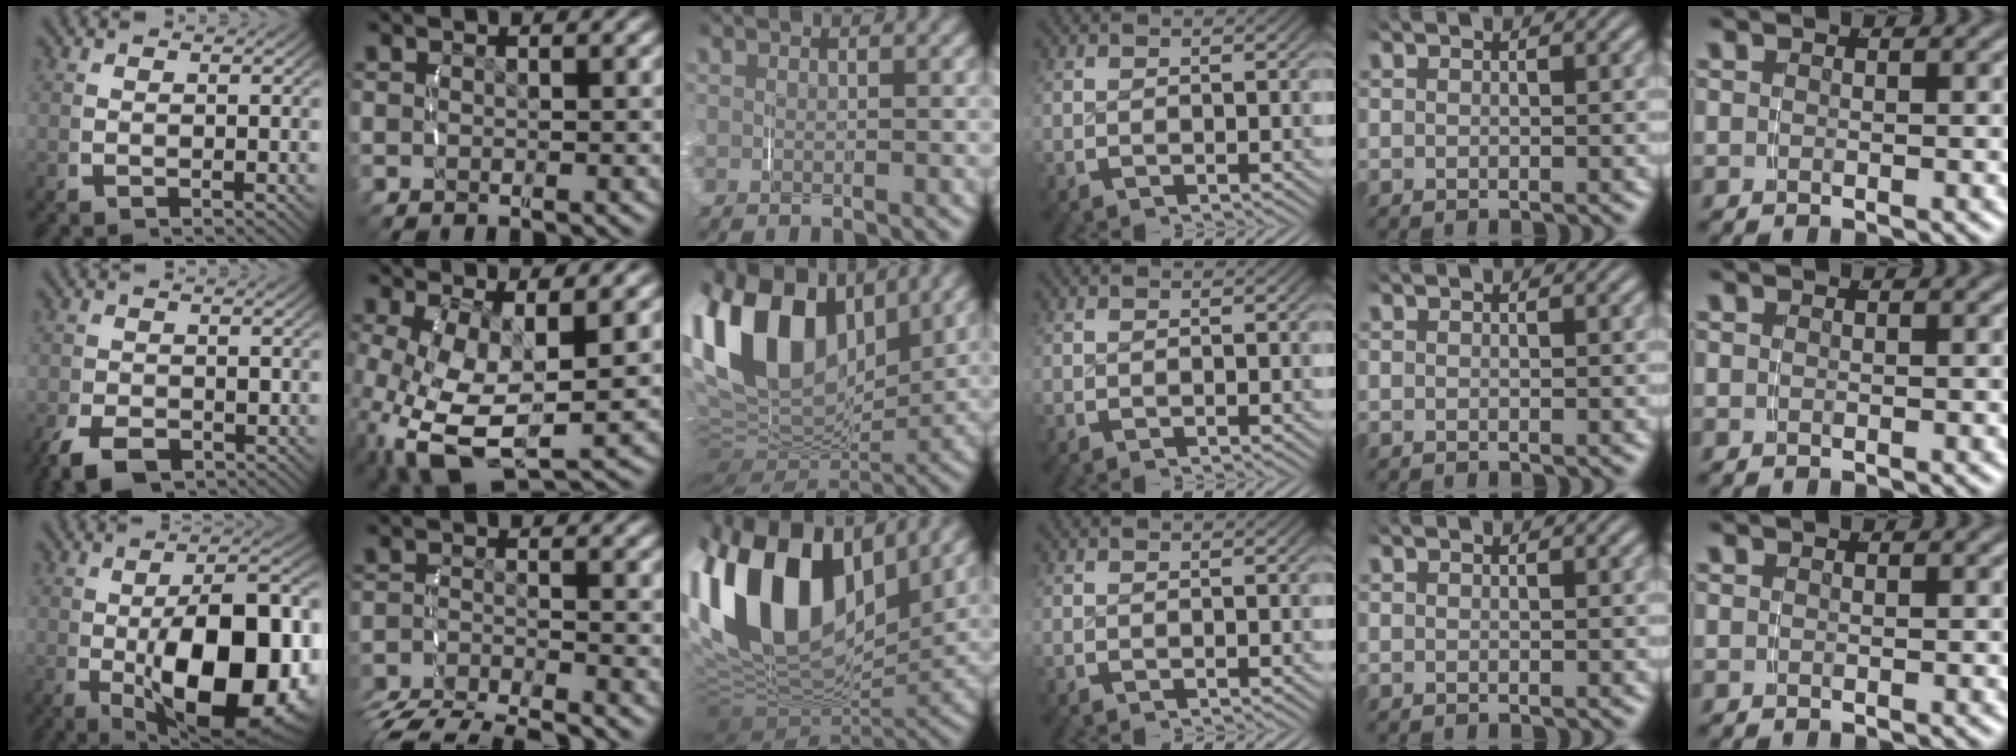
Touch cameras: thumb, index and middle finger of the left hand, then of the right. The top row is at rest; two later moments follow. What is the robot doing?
{"motion": "grasp_and_lifting", "object": "velcro strap"}